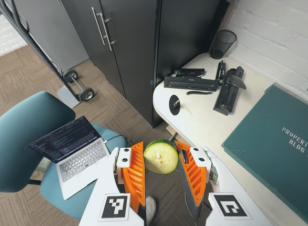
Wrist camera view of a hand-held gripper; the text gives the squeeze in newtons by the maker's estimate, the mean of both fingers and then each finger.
{"total": 9.0, "left": 9.3, "right": 8.8}